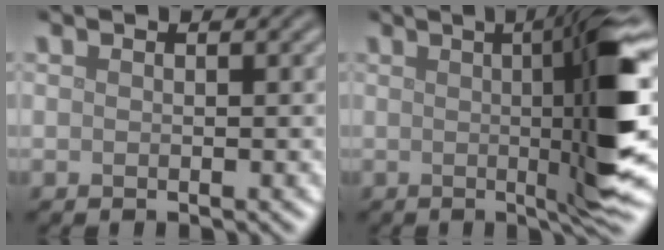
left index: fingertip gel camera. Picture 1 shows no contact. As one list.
[{"total": 10.3, "force": [0.7, 1.6, 10.2], "torque": [-0.129, 0.006, 0.014]}]